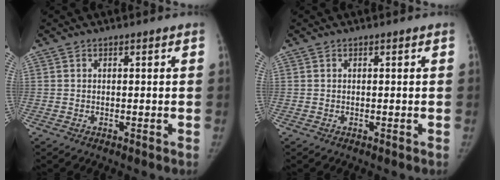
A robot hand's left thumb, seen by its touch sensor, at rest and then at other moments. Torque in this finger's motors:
{"motor_torque": [-0.16, 0.11, 0.20, 0.09, 0.02]}